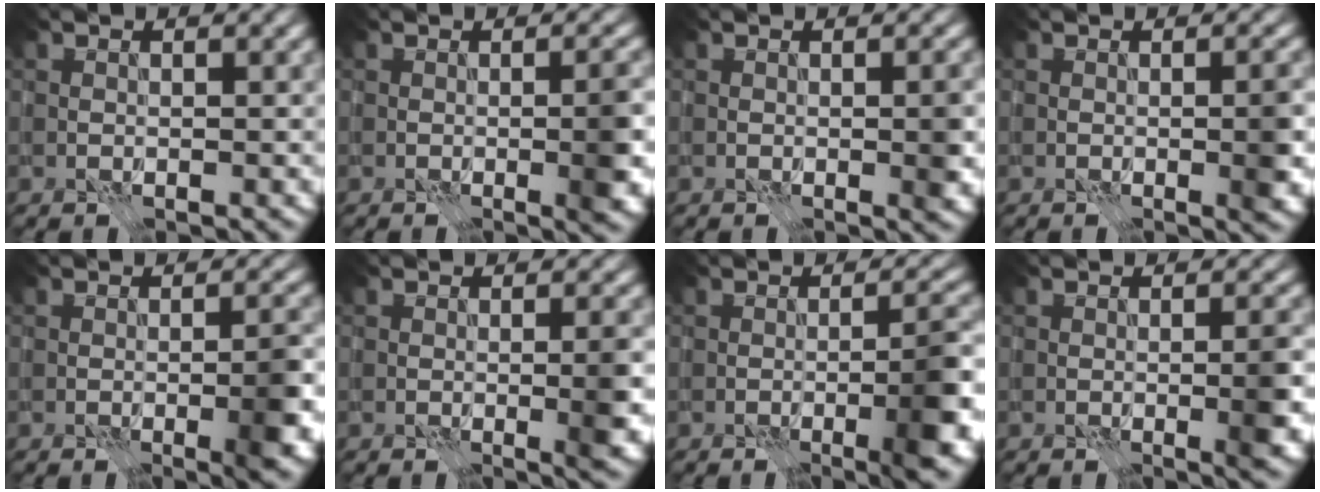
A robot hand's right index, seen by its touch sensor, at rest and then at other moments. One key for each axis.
{"total": 3.8, "fx": -0.6, "fy": 0.8, "fz": 3.6, "tx": -0.048, "ty": 0.002, "tz": -0.011}
{"total": 2.0, "fx": -0.3, "fy": 0.3, "fz": 2.0, "tx": -0.028, "ty": 0.001, "tz": -0.005}
{"total": 2.8, "fx": -0.4, "fy": 0.5, "fz": 2.8, "tx": -0.039, "ty": 0.001, "tz": -0.009}
{"total": 4.3, "fx": -1.3, "fy": 0.9, "fz": 4.0, "tx": -0.055, "ty": 0.003, "tz": -0.022}
{"total": 3.4, "fx": -0.5, "fy": 0.7, "fz": 3.3, "tx": -0.044, "ty": 0.001, "tz": -0.009}
{"total": 6.5, "fx": -2.2, "fy": 1.7, "fz": 5.9, "tx": -0.074, "ty": 0.011, "tz": -0.036}
{"total": 3.4, "fx": -0.6, "fy": 0.7, "fz": 3.3, "tx": -0.044, "ty": 0.002, "tz": -0.013}